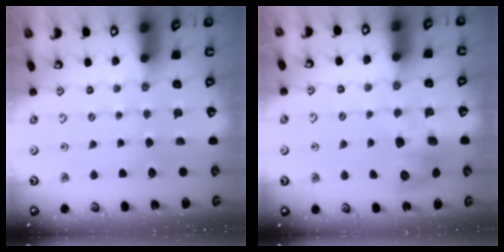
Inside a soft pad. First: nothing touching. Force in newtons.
{"total": 7.5, "press": 7.5, "slide": 0.3}